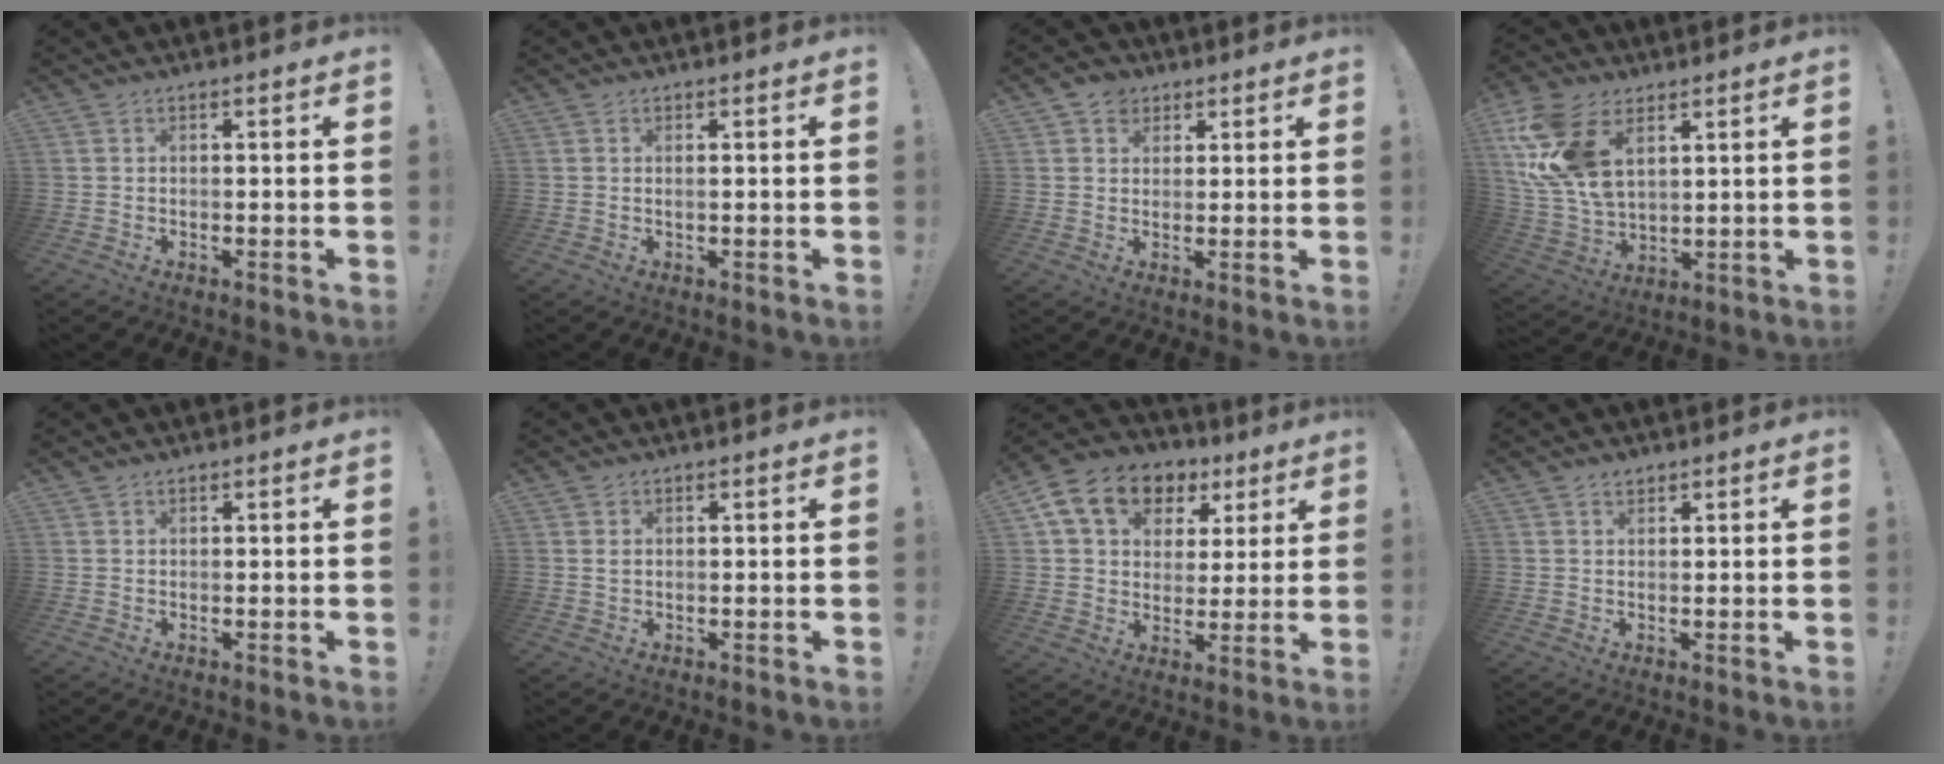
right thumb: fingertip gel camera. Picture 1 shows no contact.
{"total": 0.8, "force": [0.2, -0.1, 0.7], "torque": [-0.014, -0.001, 0.003]}
{"total": 4.5, "force": [2.4, 3.7, 1.0], "torque": [-0.011, -0.008, 0.044]}
{"total": 17.8, "force": [7.5, 11.0, 11.8], "torque": [-0.256, -0.024, 0.143]}
{"total": 0.6, "force": [0.5, 0.3, -0.1], "torque": [0.006, -0.003, 0.010]}
{"total": 0.9, "force": [0.4, 0.7, 0.5], "torque": [-0.008, 0.002, 0.006]}
{"total": 15.1, "force": [7.1, 11.0, 7.6], "torque": [-0.120, -0.024, 0.133]}
{"total": 1.6, "force": [1.3, 0.8, 0.4], "torque": [0.004, -0.009, 0.022]}